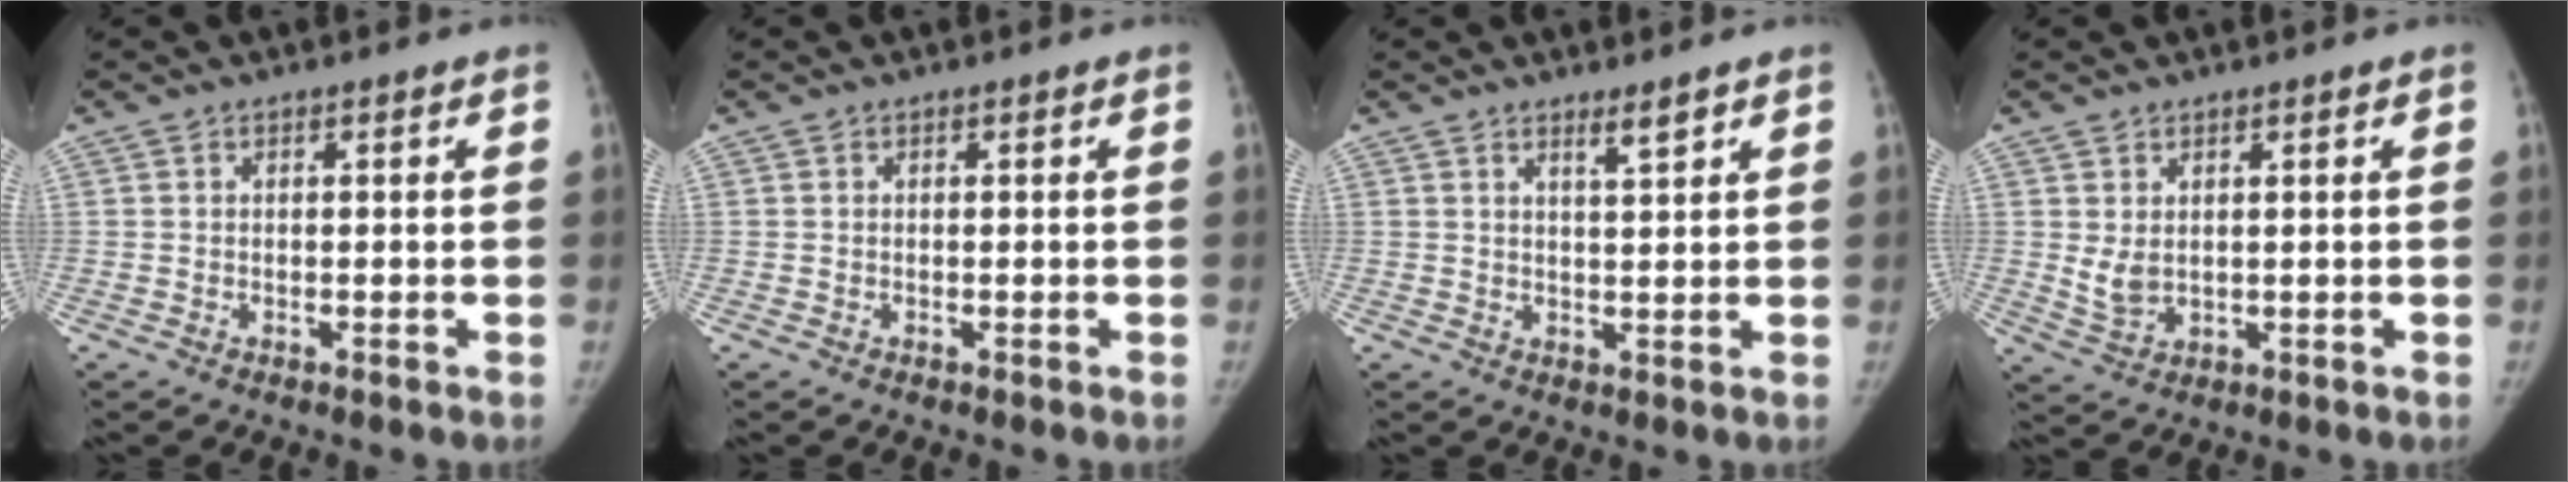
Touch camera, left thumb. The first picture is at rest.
{"total": 0.0}
{"total": 2.8, "force": [2.1, 0.3, 1.8], "torque": [-0.026, -0.019, 0.036]}
{"total": 3.7, "force": [1.0, 2.2, 2.7], "torque": [-0.045, -0.012, 0.029]}